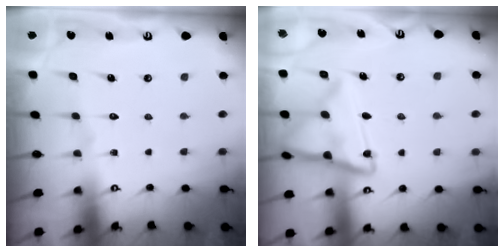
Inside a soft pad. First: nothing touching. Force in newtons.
{"total": 13.9, "press": 13.8, "slide": 1.5}